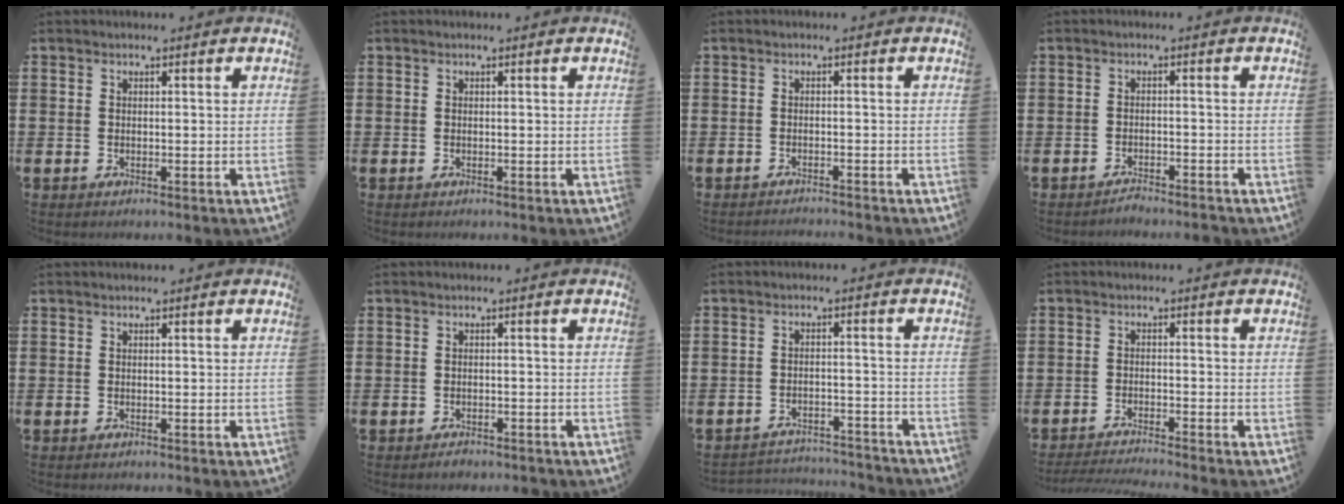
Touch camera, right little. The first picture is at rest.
{"total": 0.0}
{"total": 1.0, "force": [-1.0, -0.2, -0.1], "torque": [0.001, 0.001, -0.021]}
{"total": 1.5, "force": [-1.5, -0.1, 0.1], "torque": [-0.005, 0.003, -0.030]}
{"total": 0.0}
{"total": 0.7, "force": [-0.7, 0.2, 0.1], "torque": [0.006, -0.005, -0.017]}
{"total": 3.0, "force": [-3.0, 0.2, -0.1], "torque": [-0.006, 0.003, -0.065]}
{"total": 1.9, "force": [-1.8, -0.2, 0.5], "torque": [-0.007, 0.001, -0.037]}